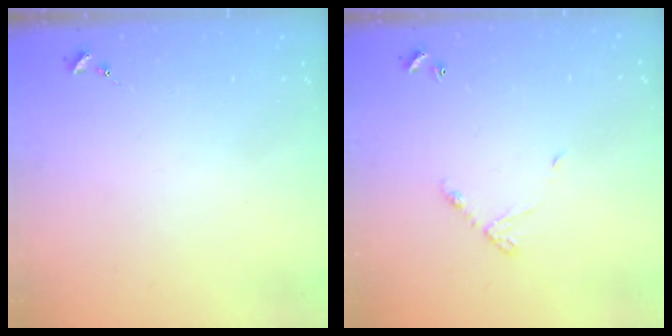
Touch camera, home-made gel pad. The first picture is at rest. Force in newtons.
{"total": 6.2, "press": 6.2, "slide": 0.4}